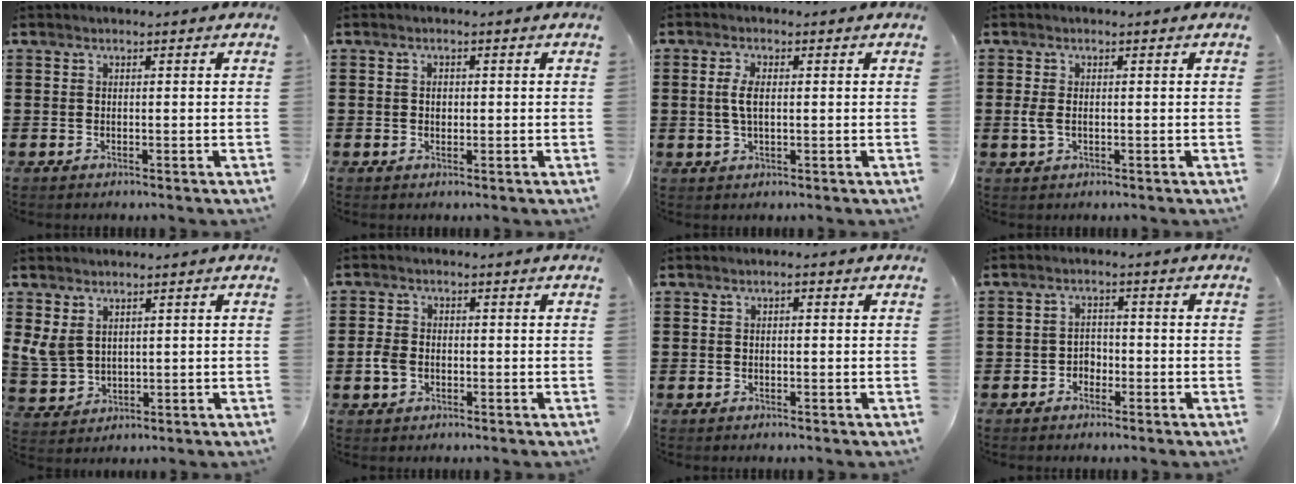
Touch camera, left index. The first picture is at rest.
{"total": 1.1, "force": [0.2, 0.9, 0.7], "torque": [-0.015, 0.006, 0.004]}
{"total": 3.6, "force": [0.4, 1.5, 3.3], "torque": [-0.082, -0.001, 0.001]}
{"total": 2.3, "force": [-0.1, 1.2, 2.0], "torque": [-0.055, -0.003, -0.006]}
{"total": 4.0, "force": [1.9, 2.7, 2.2], "torque": [-0.073, -0.003, 0.033]}
{"total": 3.0, "force": [-0.6, 2.2, 2.0], "torque": [-0.054, -0.002, -0.015]}
{"total": 0.7, "force": [-0.1, 0.4, 0.5], "torque": [-0.011, 0.001, -0.003]}
{"total": 2.0, "force": [-1.4, 1.3, 0.5], "torque": [-0.016, 0.005, -0.032]}